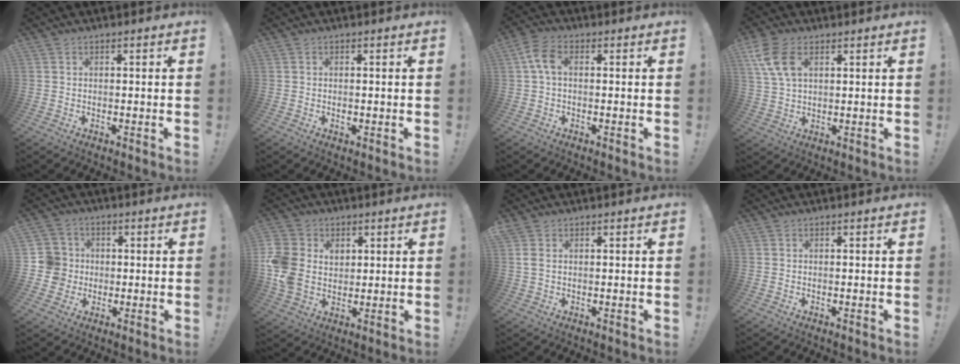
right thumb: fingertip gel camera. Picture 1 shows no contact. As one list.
[{"total": 0.8, "force": [-0.5, 0.5, 0.3], "torque": [-0.008, 0.002, -0.008]}, {"total": 6.0, "force": [0.8, 3.5, 4.8], "torque": [-0.103, 0.009, 0.018]}, {"total": 10.1, "force": [4.2, 5.9, 7.0], "torque": [-0.152, -0.004, 0.081]}, {"total": 8.2, "force": [0.0, 8.0, 1.9], "torque": [-0.033, 0.006, 0.006]}, {"total": 12.2, "force": [1.5, 10.5, 6.2], "torque": [-0.133, -0.006, 0.033]}, {"total": 2.2, "force": [0.8, 1.2, 1.7], "torque": [-0.028, 0.001, 0.014]}, {"total": 0.0}]